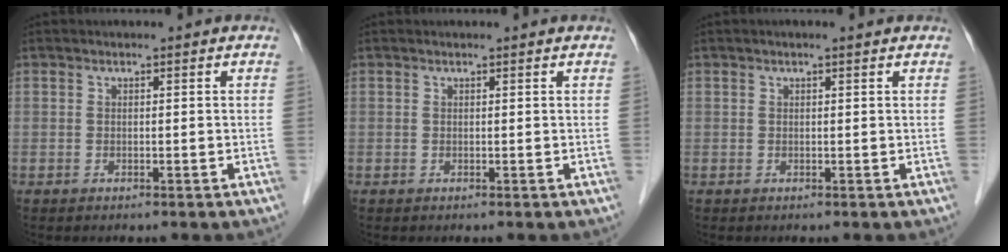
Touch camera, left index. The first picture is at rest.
{"total": 0.9, "force": [0.8, 0.0, 0.3], "torque": [-0.011, 0.005, 0.010]}
{"total": 1.3, "force": [1.0, 0.1, 0.9], "torque": [-0.015, 0.014, 0.015]}